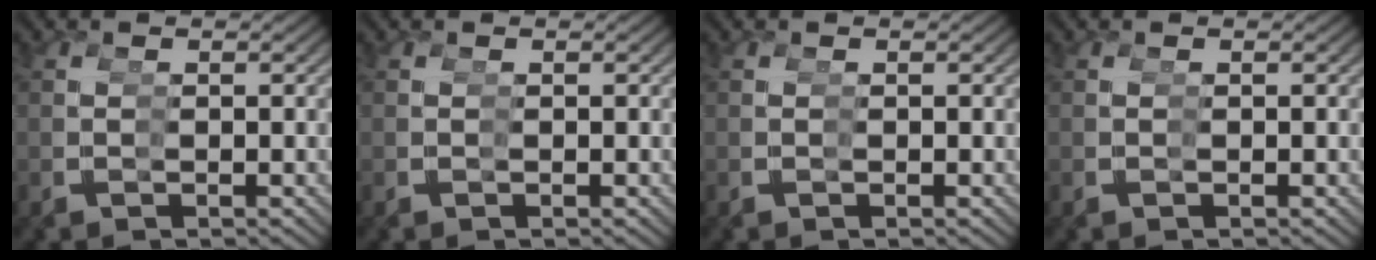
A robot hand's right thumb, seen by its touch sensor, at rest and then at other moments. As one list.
[{"total": 0.0}, {"total": 0.0}, {"total": 0.0}]